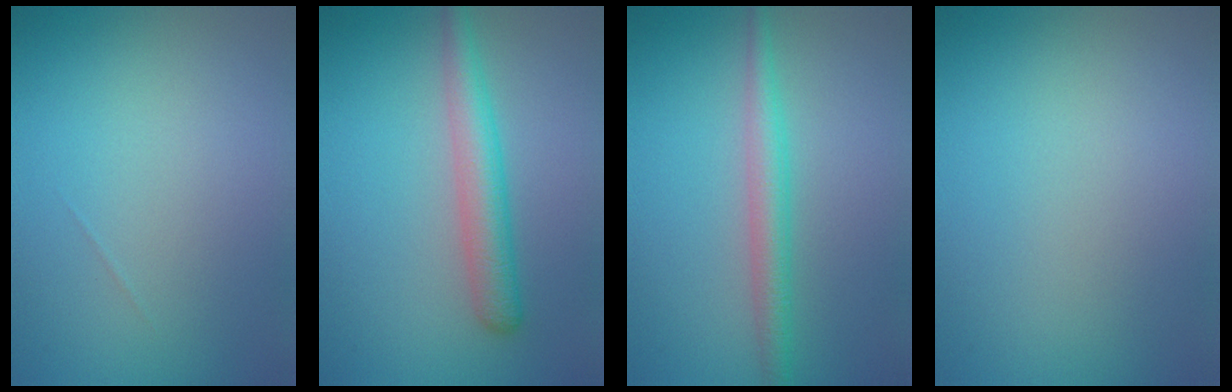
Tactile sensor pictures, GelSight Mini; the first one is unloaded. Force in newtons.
{"total": 3.5, "press": 3.5, "slide": 0.1}
{"total": 2.7, "press": 2.7, "slide": 0.1}
{"total": 0.0}